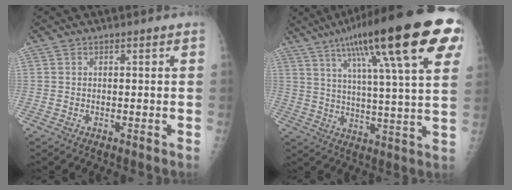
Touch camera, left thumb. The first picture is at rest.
{"total": 27.0, "force": [13.3, 4.9, 23.0], "torque": [-0.343, -0.004, 0.196]}